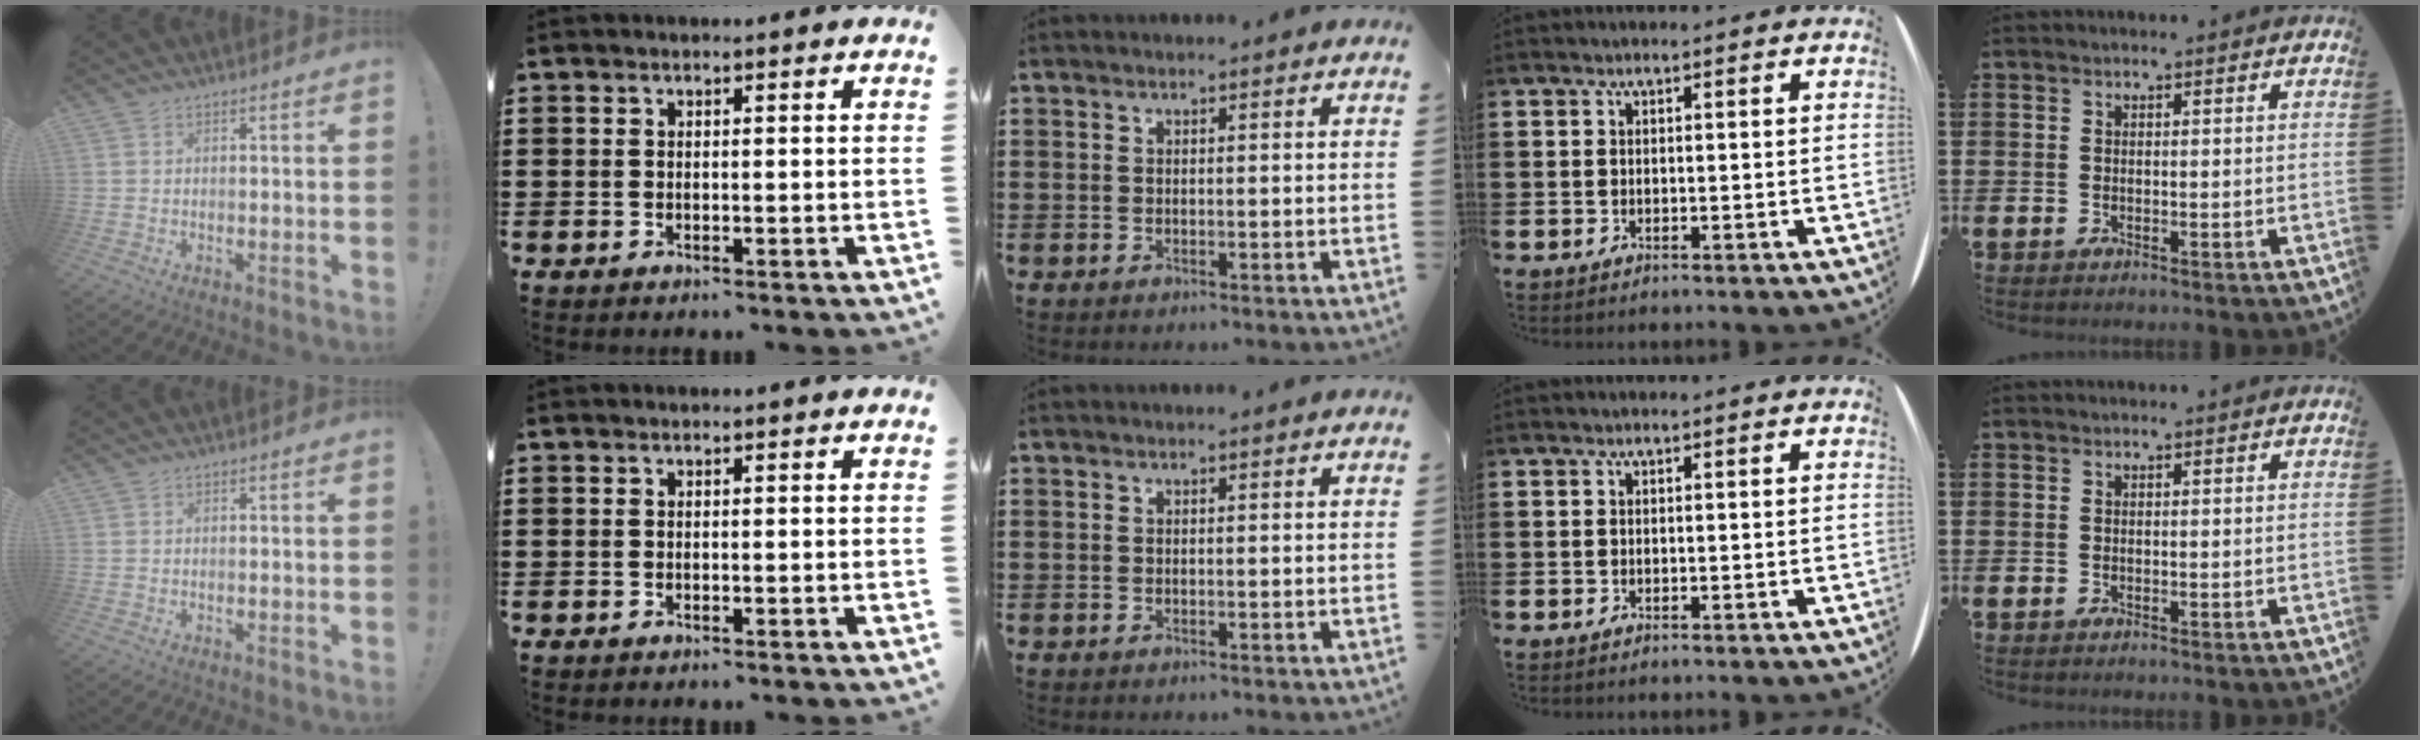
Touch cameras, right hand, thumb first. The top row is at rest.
{}